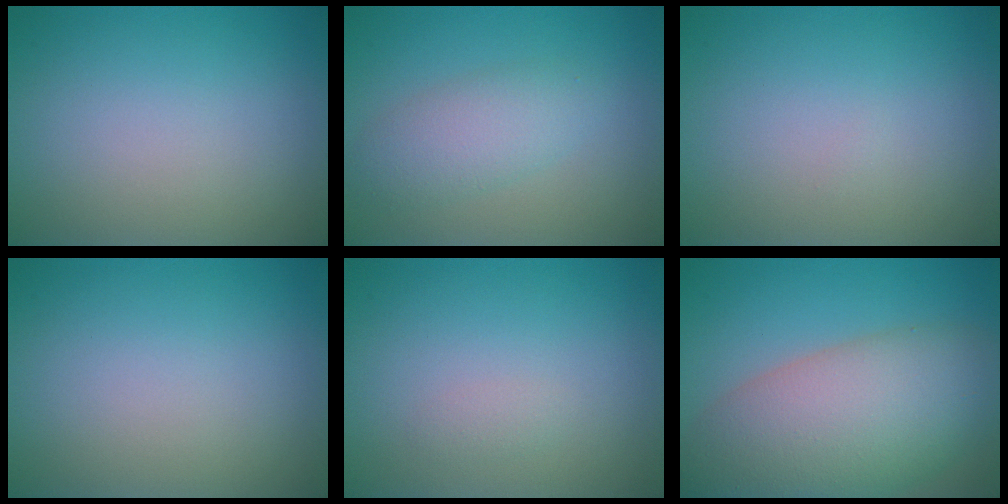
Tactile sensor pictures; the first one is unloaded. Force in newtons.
{"total": 3.3, "press": 3.3, "slide": 0.0}
{"total": 0.0}
{"total": 0.0}
{"total": 0.7, "press": 0.7, "slide": 0.1}
{"total": 11.2, "press": 11.2, "slide": 0.7}